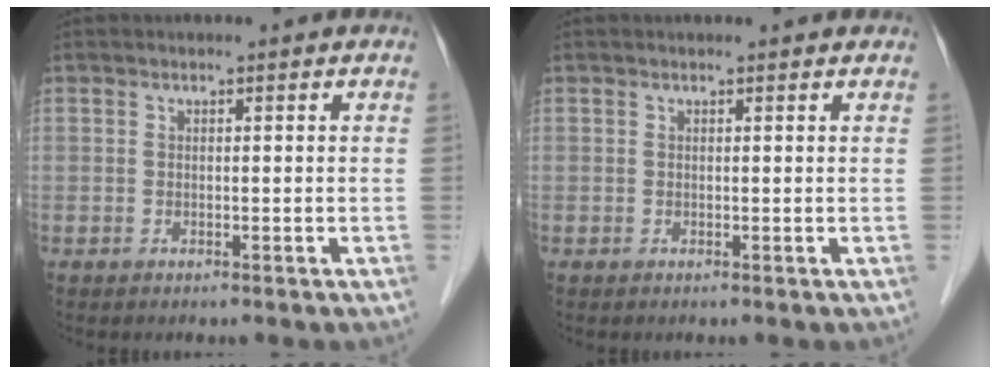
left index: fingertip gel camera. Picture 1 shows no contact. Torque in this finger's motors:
{"motor_torque": [0.12, -0.05, -0.06, 0.00]}